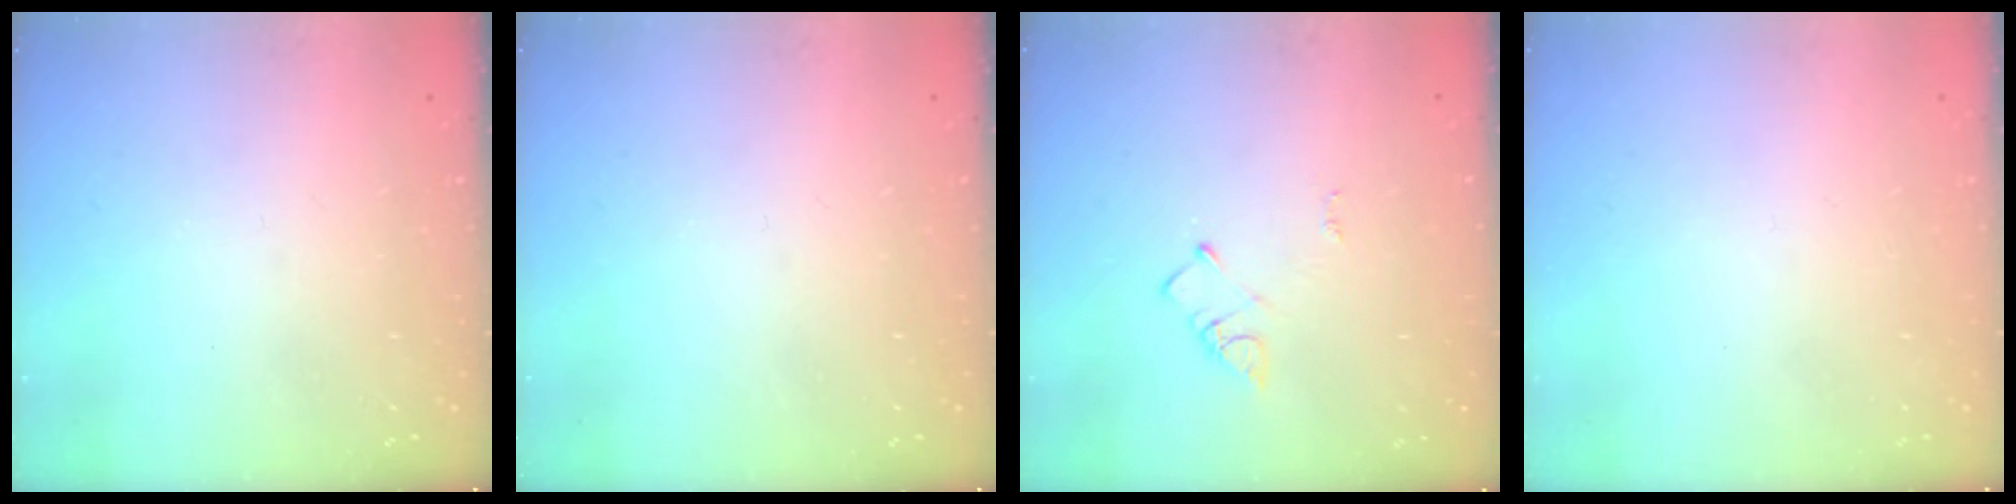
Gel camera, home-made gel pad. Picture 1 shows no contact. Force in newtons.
{"total": 0.0}
{"total": 4.0, "press": 3.9, "slide": 0.5}
{"total": 1.7, "press": 1.7, "slide": 0.1}